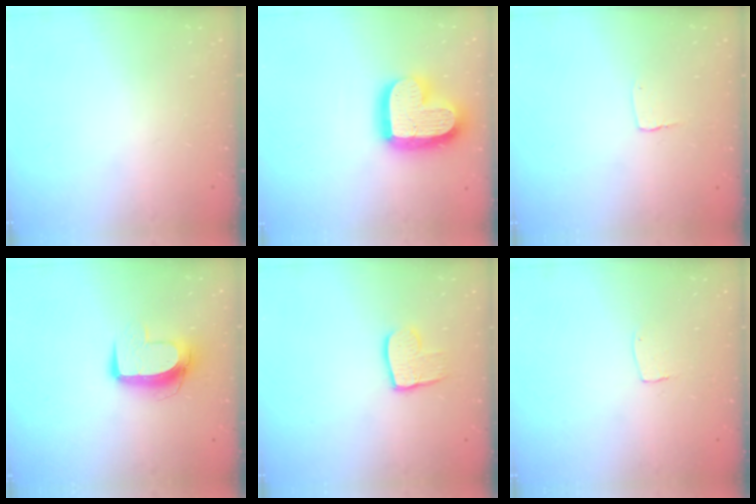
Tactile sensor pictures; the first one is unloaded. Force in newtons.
{"total": 20.7, "press": 20.7, "slide": 1.7}
{"total": 2.7, "press": 2.7, "slide": 0.2}
{"total": 10.2, "press": 10.2, "slide": 0.6}
{"total": 9.5, "press": 9.4, "slide": 0.8}
{"total": 3.1, "press": 3.1, "slide": 0.2}